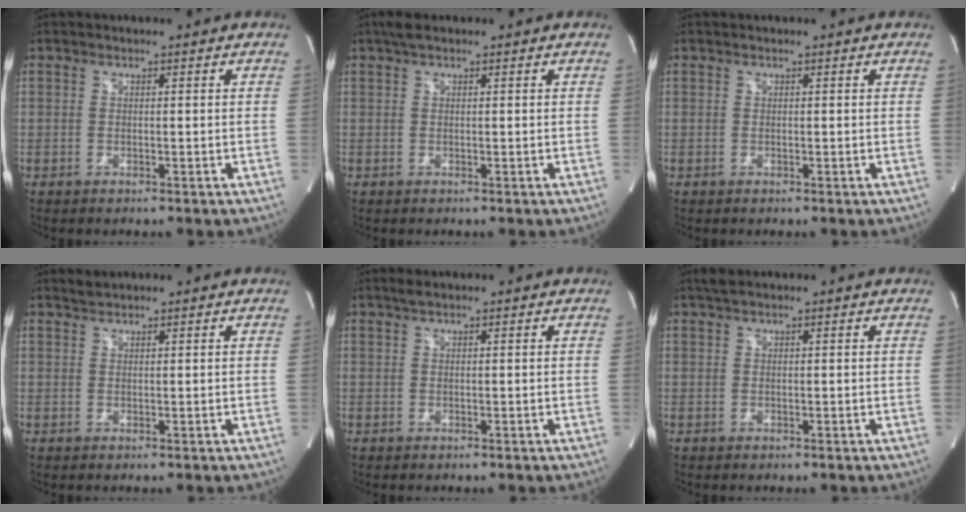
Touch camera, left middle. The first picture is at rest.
{"total": 2.1, "force": [1.5, 0.4, 1.4], "torque": [-0.033, 0.020, 0.028]}
{"total": 0.0}
{"total": 1.0, "force": [1.0, 0.0, 0.0], "torque": [-0.009, 0.005, 0.024]}
{"total": 1.0, "force": [0.8, 0.0, 0.7], "torque": [-0.019, 0.008, 0.017]}
{"total": 1.5, "force": [1.2, 0.1, 0.9], "torque": [-0.022, 0.017, 0.024]}